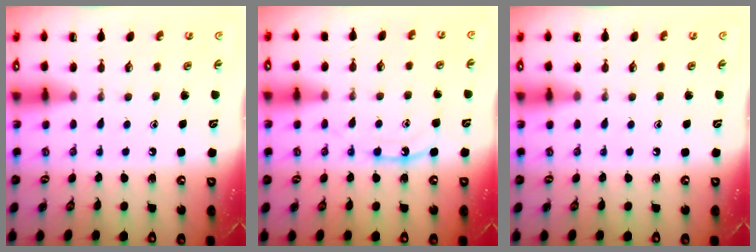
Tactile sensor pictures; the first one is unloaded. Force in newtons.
{"total": 9.5, "press": 9.5, "slide": 0.8}
{"total": 0.0}